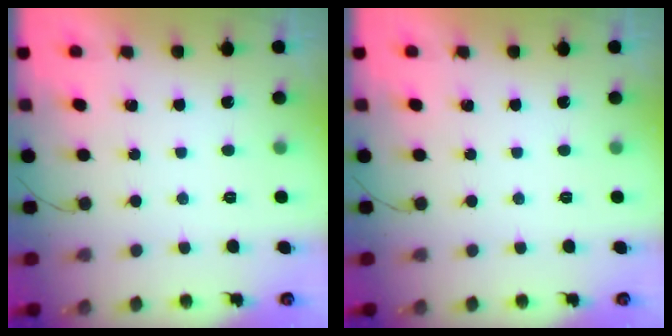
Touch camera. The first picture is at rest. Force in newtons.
{"total": 0.0}